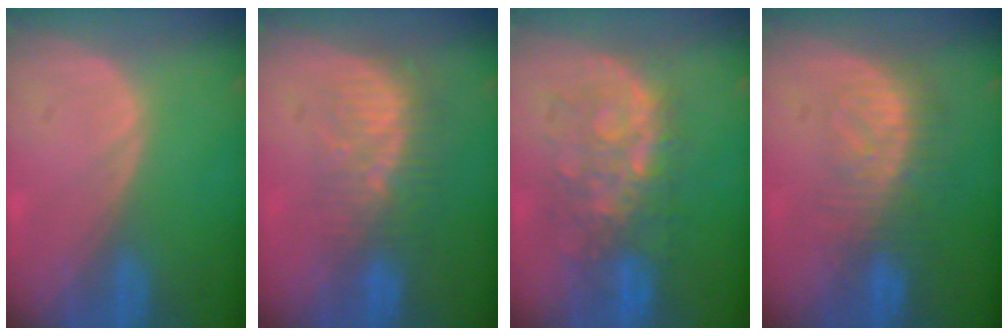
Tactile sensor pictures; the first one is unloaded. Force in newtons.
{"total": 8.5, "press": 7.4, "slide": 4.1}
{"total": 8.6, "press": 8.3, "slide": 2.1}
{"total": 8.3, "press": 7.2, "slide": 4.1}